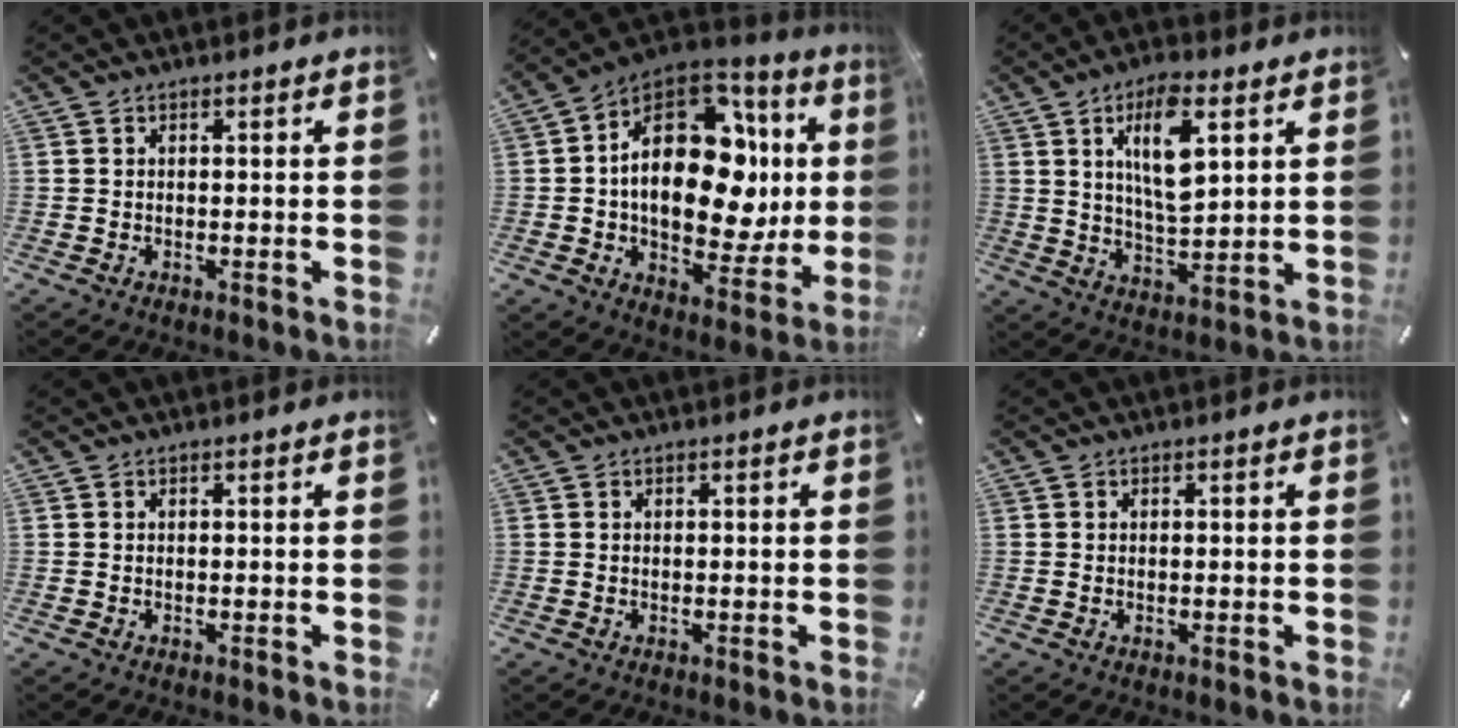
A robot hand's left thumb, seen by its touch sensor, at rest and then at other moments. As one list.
[{"total": 24.5, "force": [2.6, 15.4, 18.8], "torque": [-0.292, -0.018, 0.051]}, {"total": 11.4, "force": [4.7, 4.2, 9.4], "torque": [-0.172, -0.013, 0.074]}, {"total": 0.0}, {"total": 0.0}, {"total": 0.0}]